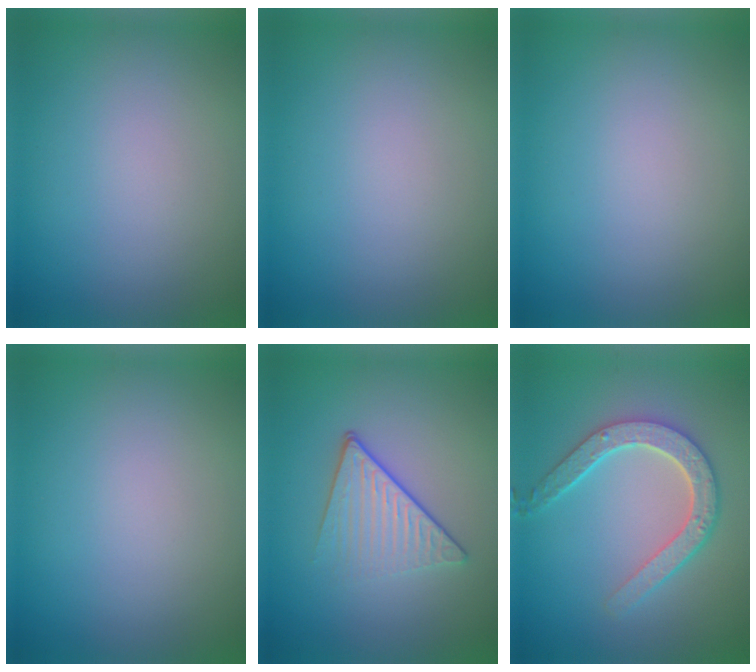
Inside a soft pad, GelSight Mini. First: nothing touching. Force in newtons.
{"total": 0.0}
{"total": 0.0}
{"total": 0.0}
{"total": 4.2, "press": 2.9, "slide": 3.0}
{"total": 4.6, "press": 3.7, "slide": 2.8}